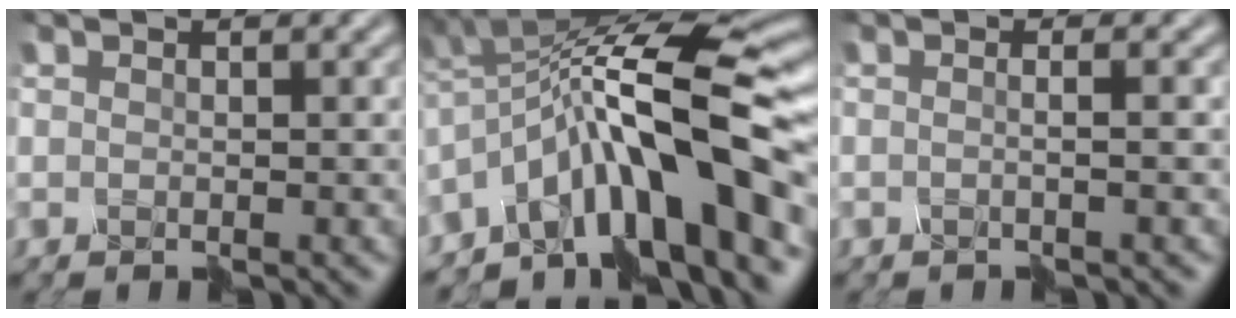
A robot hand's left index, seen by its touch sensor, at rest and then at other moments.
{"total": 12.1, "force": [-4.5, 2.9, 10.9], "torque": [-0.165, 0.037, -0.075]}
{"total": 1.4, "force": [0.2, 0.7, 1.2], "torque": [0.011, 0.012, -0.020]}